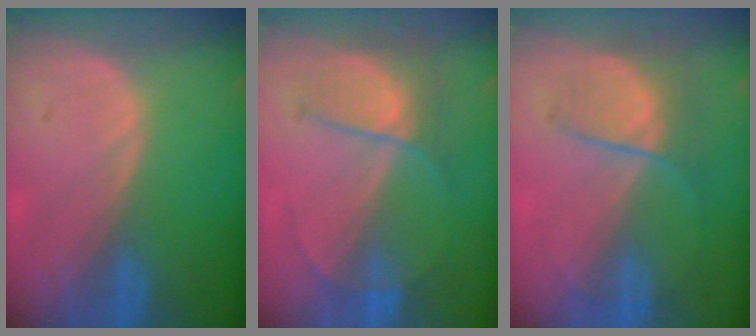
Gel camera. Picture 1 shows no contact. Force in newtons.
{"total": 7.3, "press": 6.2, "slide": 3.8}
{"total": 6.6, "press": 6.0, "slide": 2.8}